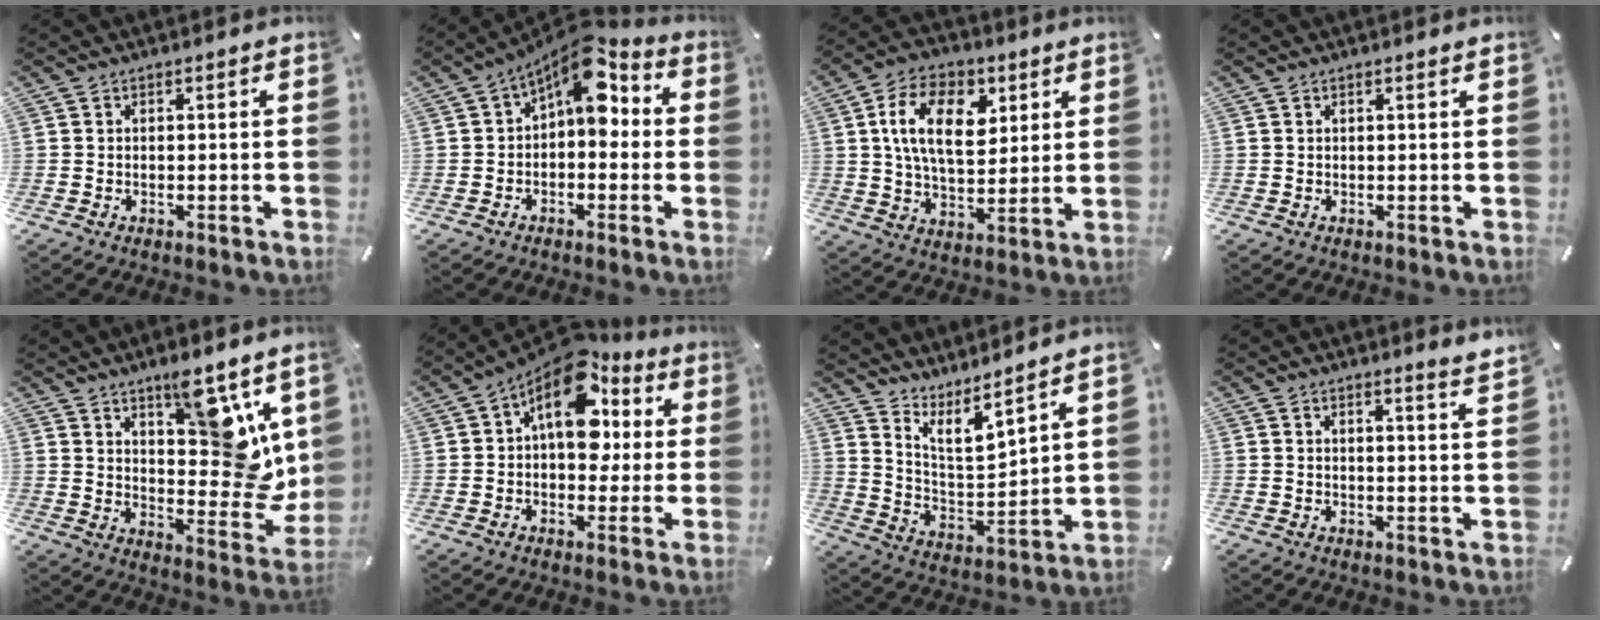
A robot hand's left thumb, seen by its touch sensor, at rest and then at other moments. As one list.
[{"total": 10.5, "force": [4.6, 5.6, 7.6], "torque": [-0.115, -0.030, 0.079]}, {"total": 15.2, "force": [4.9, 9.6, 10.7], "torque": [-0.192, 0.005, 0.087]}, {"total": 0.5, "force": [0.3, -0.1, 0.4], "torque": [-0.005, 0.000, 0.005]}, {"total": 14.2, "force": [7.5, 6.9, 10.0], "torque": [-0.099, -0.071, 0.131]}, {"total": 15.5, "force": [5.8, 9.6, 10.7], "torque": [-0.168, -0.045, 0.097]}, {"total": 8.0, "force": [7.4, 1.5, 2.7], "torque": [-0.068, -0.064, 0.131]}, {"total": 3.2, "force": [3.0, -0.5, 1.2], "torque": [-0.022, -0.023, 0.051]}]